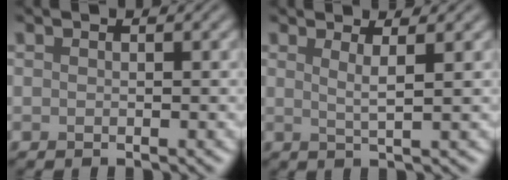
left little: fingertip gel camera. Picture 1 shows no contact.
{"total": 2.0, "force": [0.9, 0.4, 1.7], "torque": [-0.025, -0.002, 0.010]}